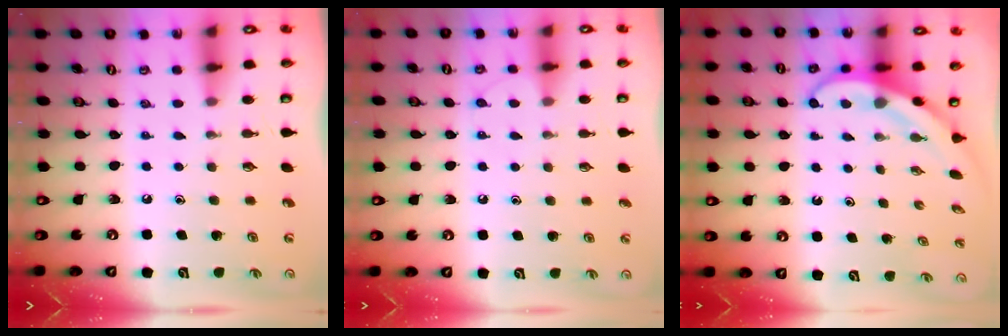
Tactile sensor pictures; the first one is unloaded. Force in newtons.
{"total": 6.6, "press": 6.5, "slide": 0.8}
{"total": 3.9, "press": 3.9, "slide": 0.3}